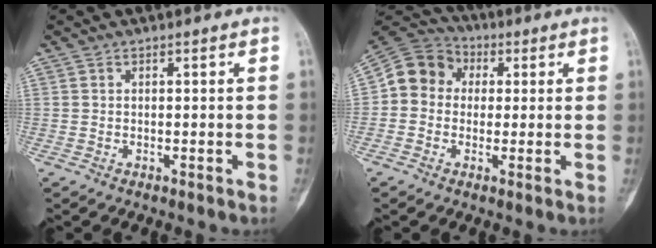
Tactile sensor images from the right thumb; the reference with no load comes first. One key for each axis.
{"total": 9.4, "fx": 0.7, "fy": 8.4, "fz": 4.2, "tx": -0.052, "ty": 0.024, "tz": -0.002}